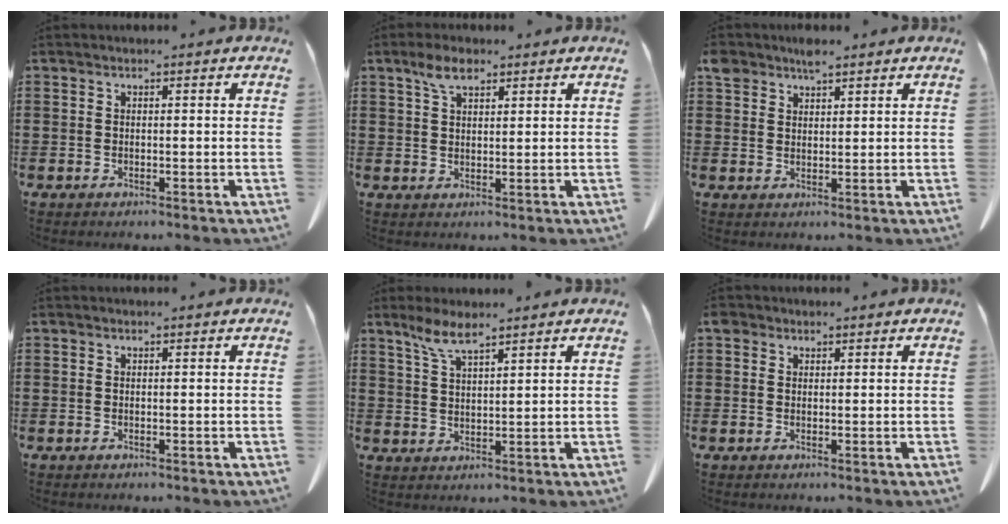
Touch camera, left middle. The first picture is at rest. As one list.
[{"total": 4.3, "force": [2.7, 1.6, 2.9], "torque": [-0.063, 0.004, 0.050]}, {"total": 3.3, "force": [2.8, 1.4, 1.3], "torque": [-0.026, -0.002, 0.053]}, {"total": 0.0}, {"total": 5.1, "force": [3.7, 0.7, 3.4], "torque": [-0.076, -0.003, 0.067]}, {"total": 1.4, "force": [1.0, 0.9, 0.4], "torque": [-0.014, 0.002, 0.021]}]